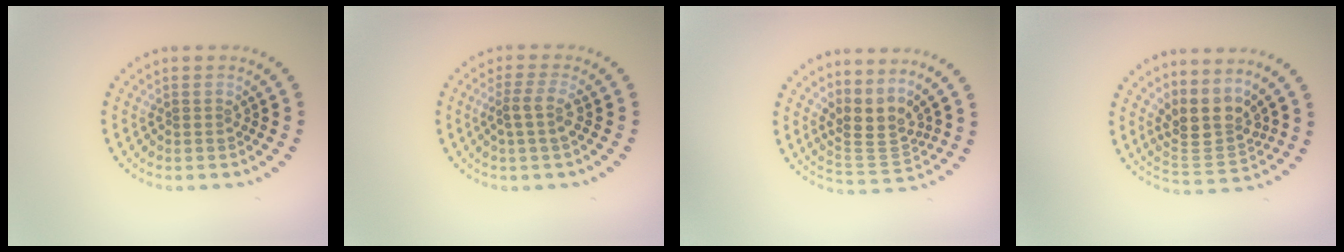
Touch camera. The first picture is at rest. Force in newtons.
{"total": 2.2, "press": 1.7, "slide": 1.4}
{"total": 3.4, "press": 2.4, "slide": 2.4}
{"total": 3.7, "press": 2.9, "slide": 2.3}